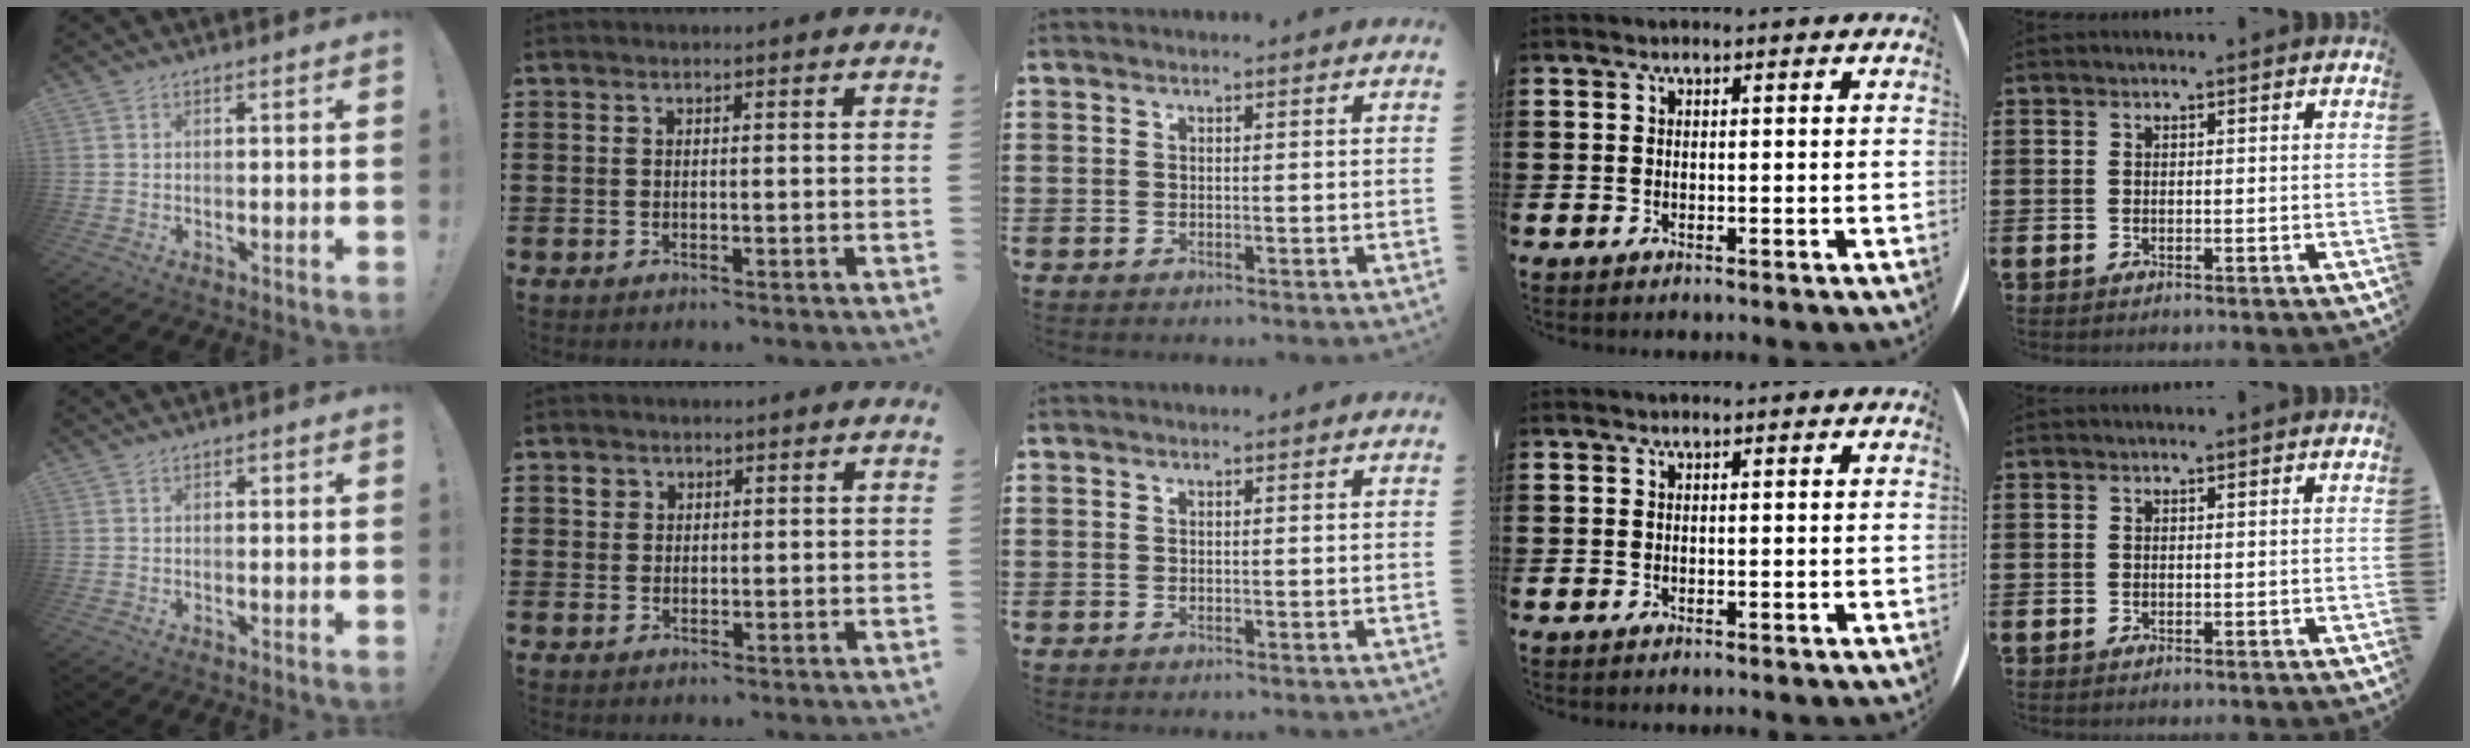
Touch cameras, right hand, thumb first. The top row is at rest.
{"thumb": {"total": 0.5, "force": [0.0, 0.5, 0.1], "torque": [0.004, 0.002, -0.002]}, "index": {"total": 1.5, "force": [0.9, 1.2, 0.1], "torque": [-0.006, 0.005, 0.017]}}